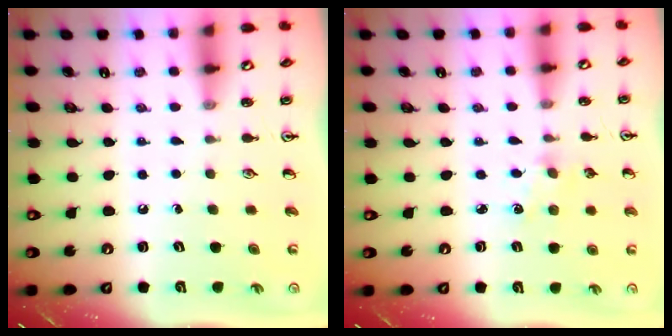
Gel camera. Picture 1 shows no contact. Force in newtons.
{"total": 2.1, "press": 2.1, "slide": 0.3}